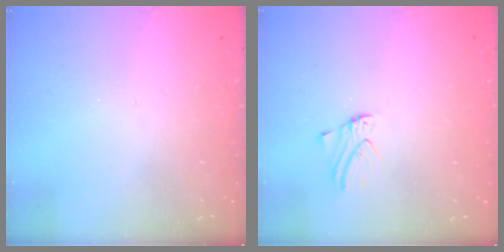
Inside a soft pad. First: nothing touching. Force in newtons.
{"total": 1.0, "press": 1.0, "slide": 0.2}